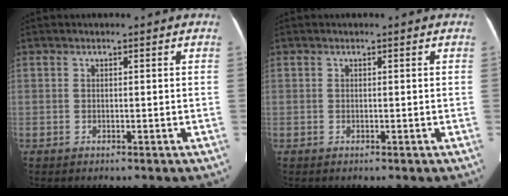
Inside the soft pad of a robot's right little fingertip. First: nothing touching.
{"total": 0.0}